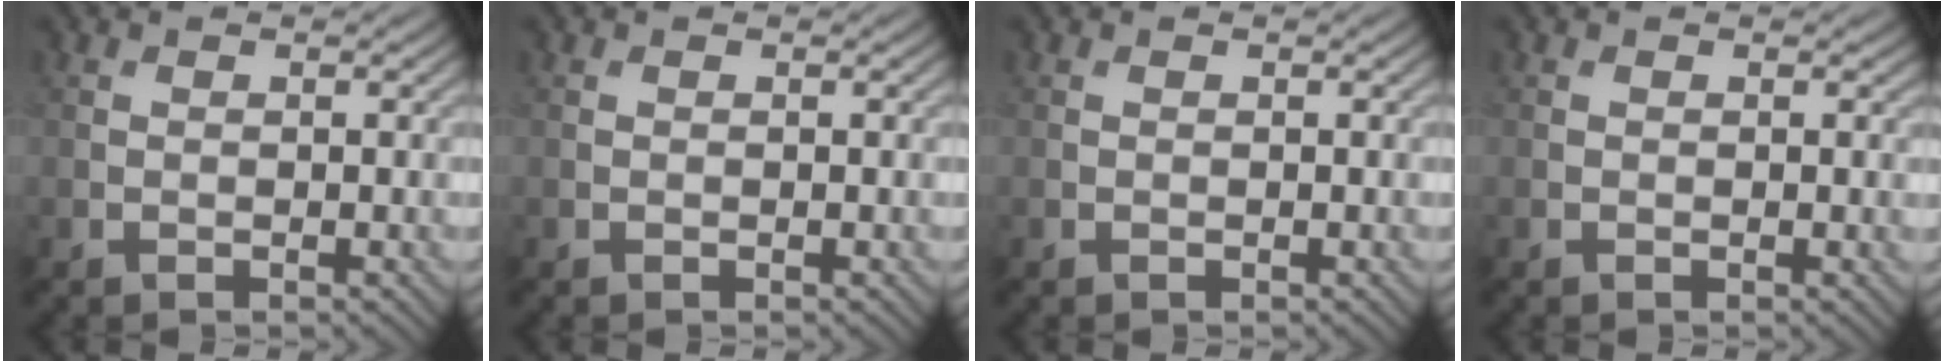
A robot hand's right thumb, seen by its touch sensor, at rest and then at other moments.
{"total": 0.0}
{"total": 0.0}
{"total": 0.6, "force": [0.1, 0.3, 0.6], "torque": [-0.008, -0.002, 0.001]}